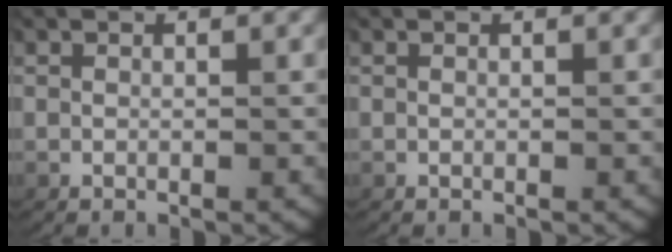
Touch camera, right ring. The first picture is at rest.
{"total": 0.0}